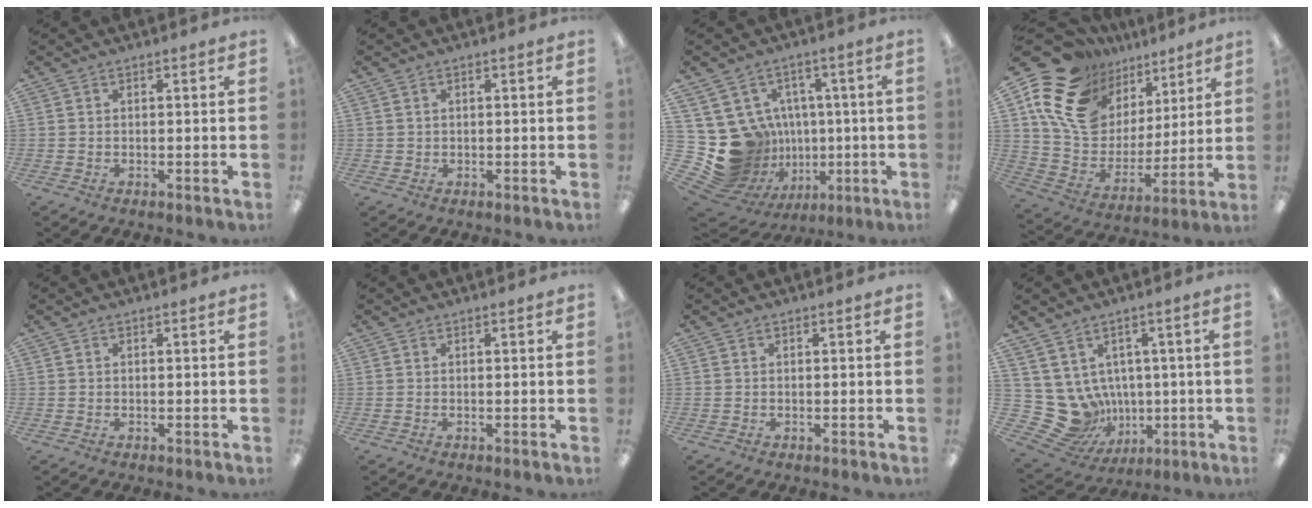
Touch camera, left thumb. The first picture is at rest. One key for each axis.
{"total": 1.1, "fx": 0.4, "fy": 1.0, "fz": 0.0, "tx": -0.001, "ty": 0.004, "tz": 0.007}
{"total": 18.7, "fx": -0.8, "fy": 17.5, "fz": 6.5, "tx": -0.146, "ty": -0.022, "tz": 0.040}
{"total": 19.1, "fx": 10.9, "fy": 13.1, "fz": 8.6, "tx": -0.170, "ty": -0.062, "tz": 0.209}
{"total": 0.0}
{"total": 0.0}
{"total": 0.0}
{"total": 11.2, "fx": -0.4, "fy": 10.5, "fz": 3.7, "tx": -0.123, "ty": -0.025, "tz": 0.008}